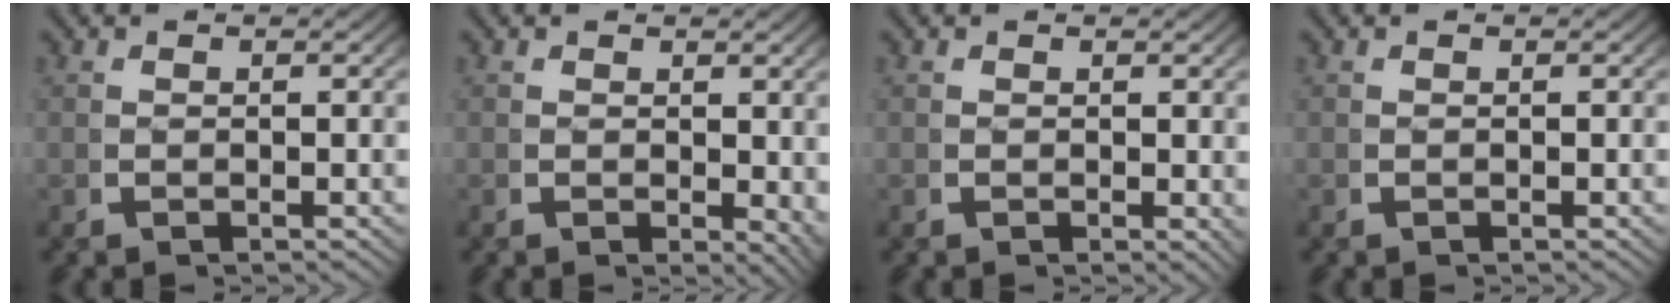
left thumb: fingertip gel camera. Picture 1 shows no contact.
{"total": 2.1, "force": [0.5, 1.2, 1.6], "torque": [-0.014, -0.011, 0.013]}
{"total": 0.8, "force": [0.4, 0.4, 0.6], "torque": [-0.005, -0.004, 0.007]}
{"total": 0.0}